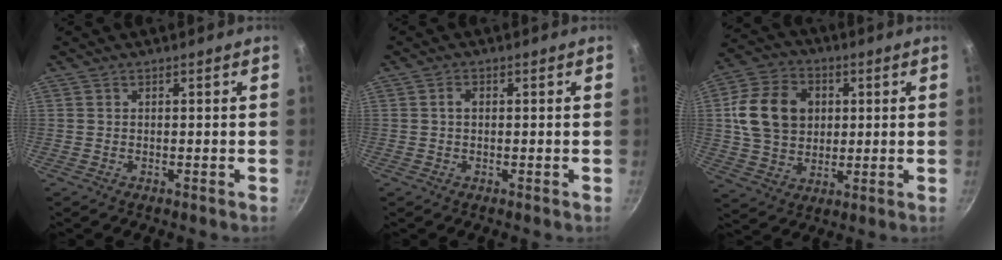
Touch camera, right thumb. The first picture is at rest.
{"total": 1.4, "force": [0.1, 1.0, 1.0], "torque": [-0.016, 0.007, 0.000]}
{"total": 15.1, "force": [2.7, 11.8, 9.0], "torque": [-0.141, 0.005, 0.044]}